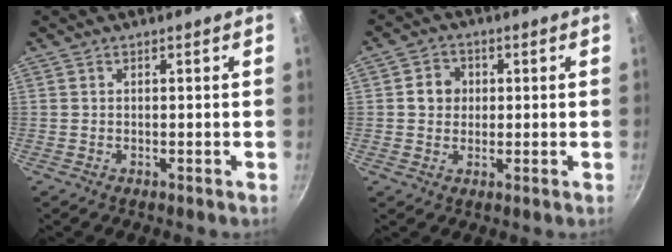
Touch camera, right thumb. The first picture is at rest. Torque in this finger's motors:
{"motor_torque": [0.35, 1.24, 0.06, -0.19, 0.04]}